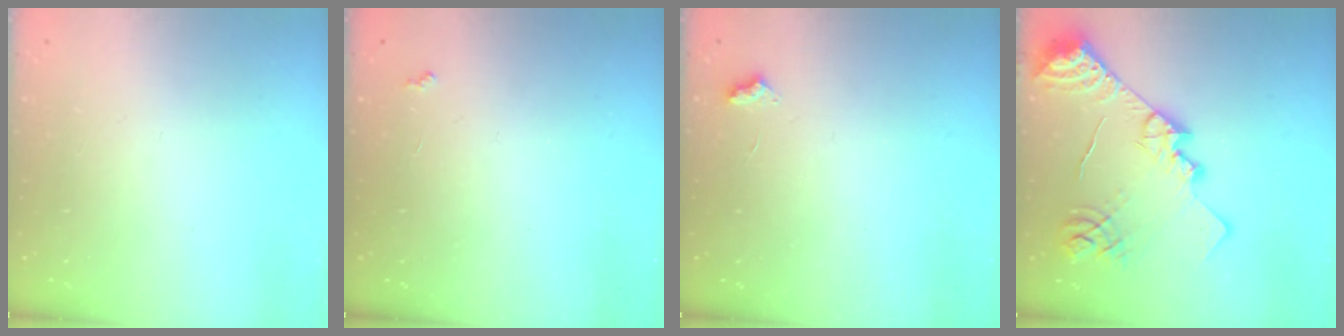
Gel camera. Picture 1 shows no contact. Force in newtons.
{"total": 2.7, "press": 2.6, "slide": 0.4}
{"total": 2.7, "press": 2.7, "slide": 0.4}
{"total": 18.4, "press": 18.3, "slide": 1.7}